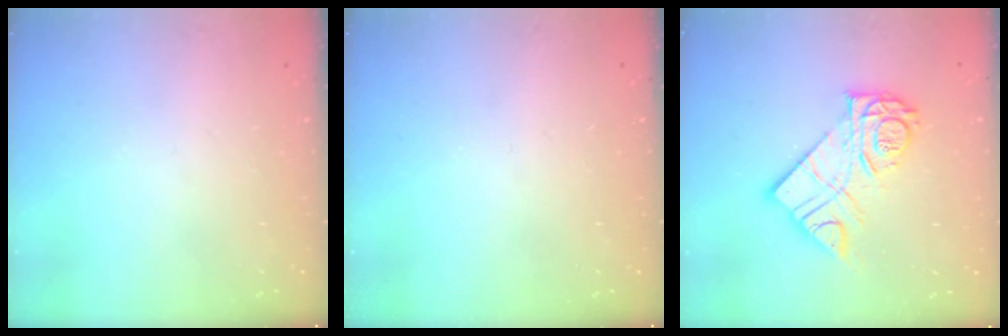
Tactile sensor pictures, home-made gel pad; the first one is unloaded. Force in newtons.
{"total": 0.0}
{"total": 15.7, "press": 15.6, "slide": 1.2}